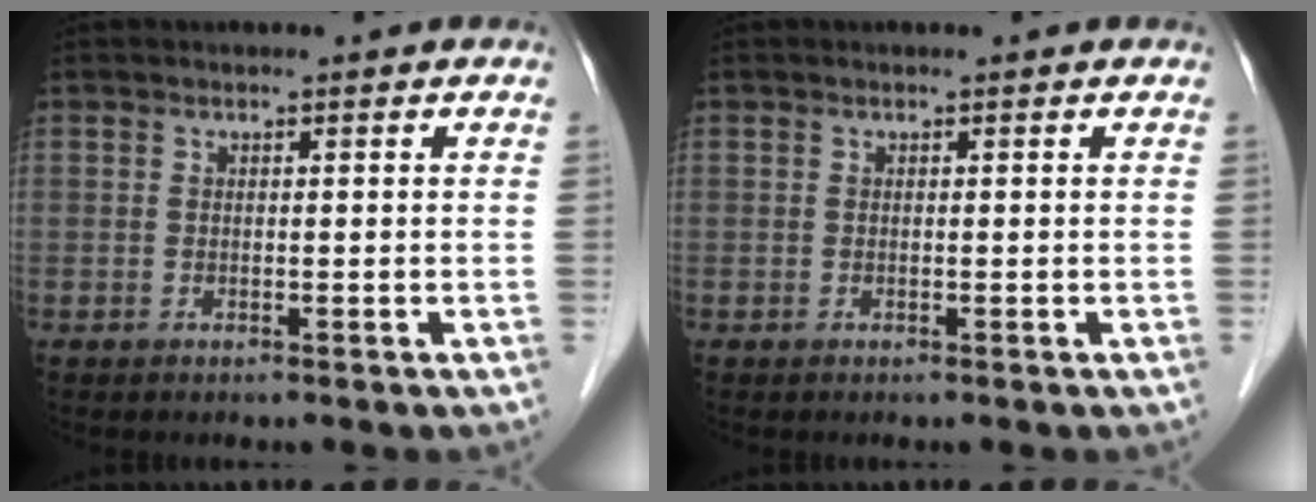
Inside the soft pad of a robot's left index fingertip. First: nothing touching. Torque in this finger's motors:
{"motor_torque": [0.00, 0.00, 0.00, 0.00]}